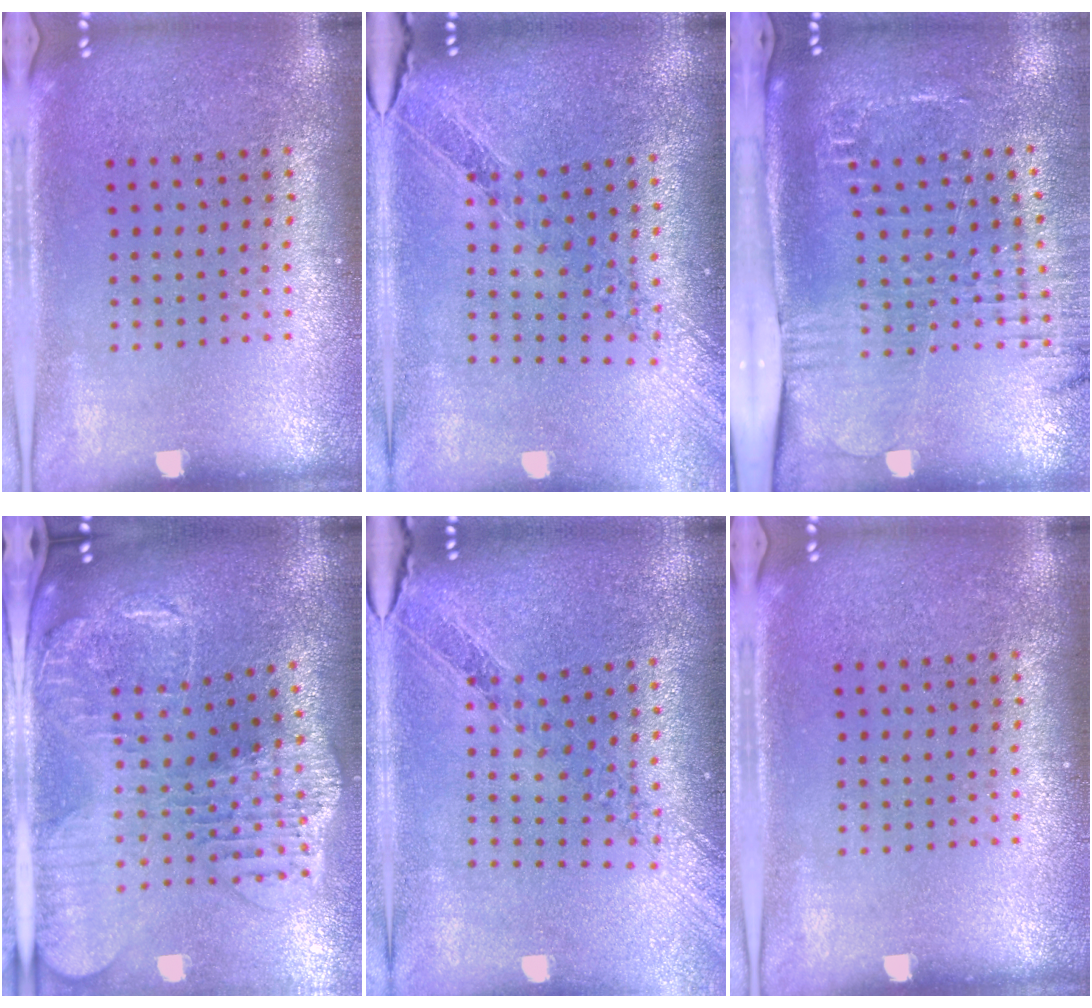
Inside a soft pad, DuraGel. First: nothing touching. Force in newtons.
{"total": 1.0, "press": 1.0, "slide": 0.2}
{"total": 2.6, "press": 2.1, "slide": 1.6}
{"total": 2.9, "press": 2.4, "slide": 1.5}
{"total": 1.0, "press": 1.0, "slide": 0.2}
{"total": 0.0}